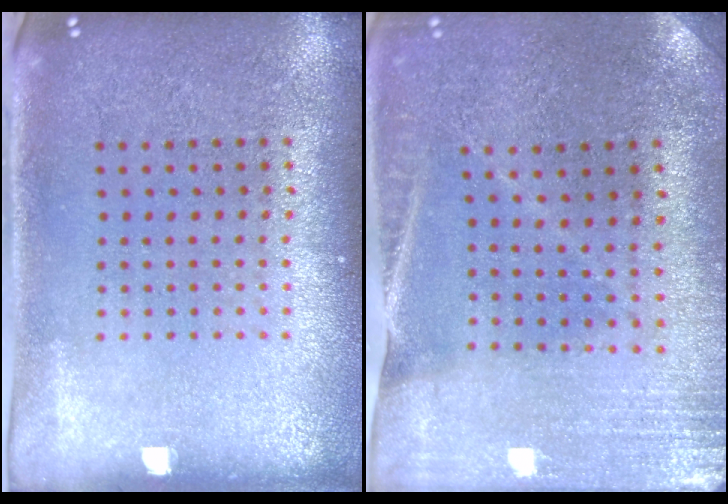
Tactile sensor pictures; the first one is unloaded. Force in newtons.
{"total": 0.5, "press": 0.5, "slide": 0.0}